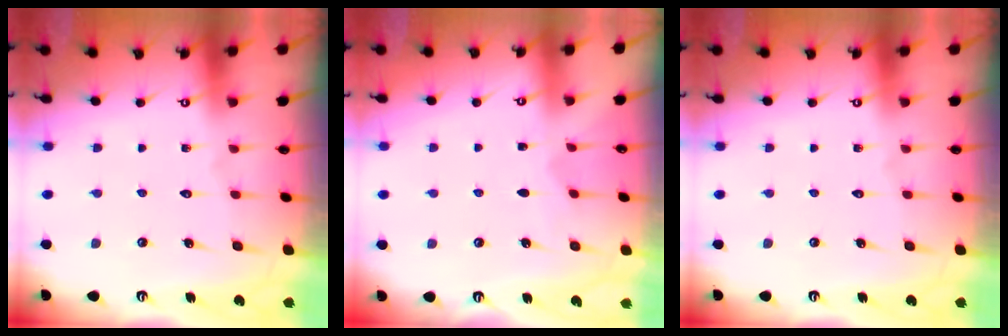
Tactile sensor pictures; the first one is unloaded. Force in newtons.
{"total": 2.0, "press": 2.0, "slide": 0.4}
{"total": 0.0}